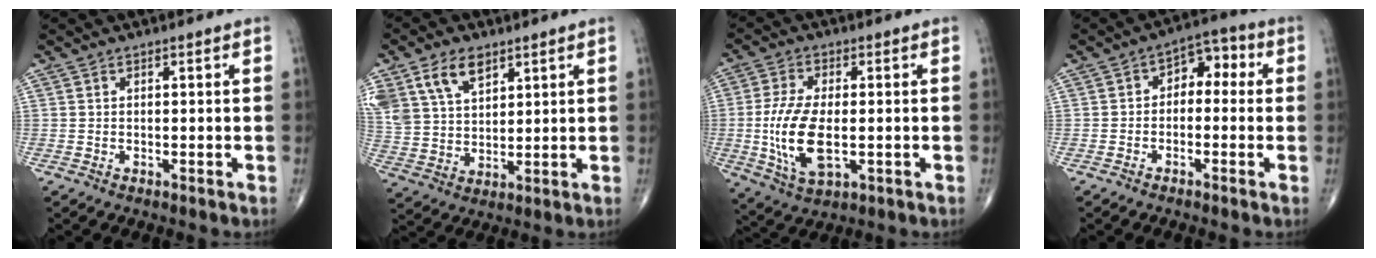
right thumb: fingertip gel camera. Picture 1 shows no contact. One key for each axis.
{"total": 12.7, "fx": 6.9, "fy": 7.8, "fz": 7.2, "tx": -0.136, "ty": -0.014, "tz": 0.141}
{"total": 12.3, "fx": -1.5, "fy": 6.0, "fz": 10.6, "tx": -0.222, "ty": -0.009, "tz": -0.022}
{"total": 6.1, "fx": 0.0, "fy": 4.1, "fz": 4.5, "tx": -0.034, "ty": 0.033, "tz": -0.015}